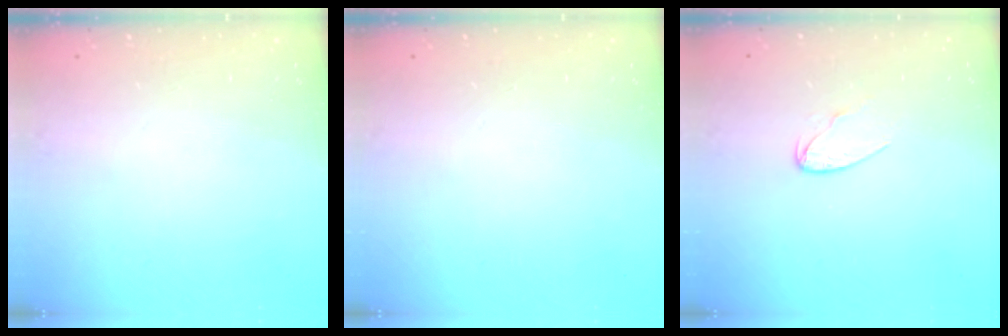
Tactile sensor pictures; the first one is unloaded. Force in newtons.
{"total": 0.0}
{"total": 4.1, "press": 4.1, "slide": 0.3}